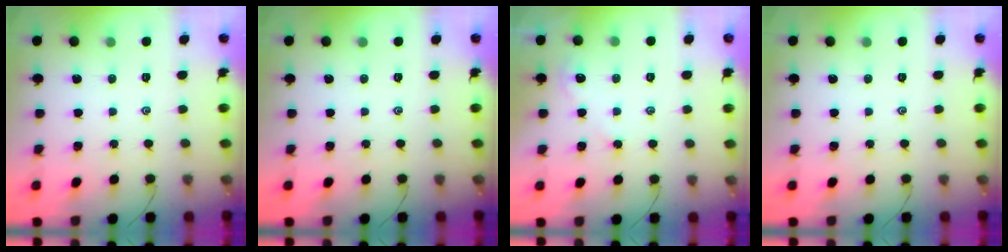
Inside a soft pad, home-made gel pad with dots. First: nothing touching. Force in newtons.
{"total": 0.0}
{"total": 1.4, "press": 1.3, "slide": 0.4}
{"total": 0.0}